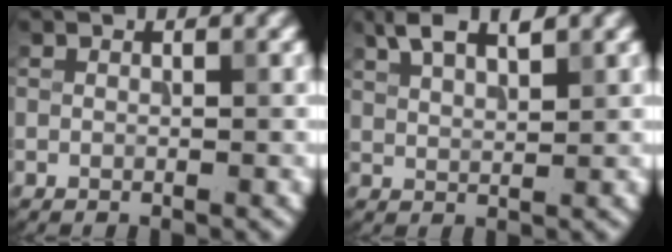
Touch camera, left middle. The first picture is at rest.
{"total": 3.5, "force": [2.4, 1.1, 2.3], "torque": [-0.049, 0.009, 0.046]}